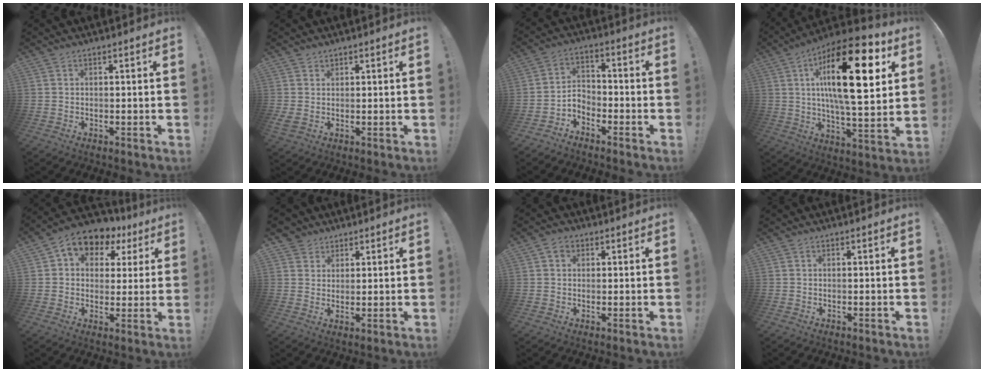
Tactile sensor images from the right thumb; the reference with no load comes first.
{"total": 2.4, "force": [1.4, 1.8, 0.8], "torque": [-0.014, -0.008, 0.029]}
{"total": 4.5, "force": [-3.5, 2.7, 0.6], "torque": [-0.026, 0.014, -0.065]}
{"total": 25.6, "force": [8.3, 8.3, 22.8], "torque": [-0.372, -0.033, 0.122]}
{"total": 8.1, "force": [3.6, 6.3, 3.6], "torque": [-0.051, -0.026, 0.072]}
{"total": 4.2, "force": [2.9, 3.0, -0.2], "torque": [-0.002, -0.017, 0.056]}
{"total": 2.8, "force": [1.1, 2.4, 1.1], "torque": [-0.020, 0.001, 0.020]}
{"total": 0.0}